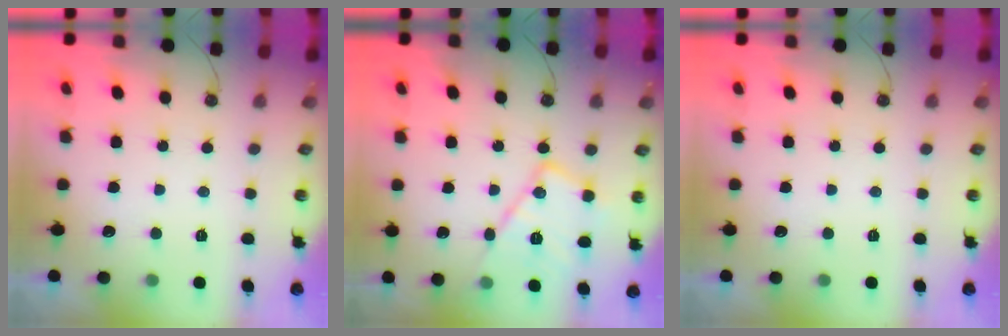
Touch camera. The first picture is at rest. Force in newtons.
{"total": 16.2, "press": 16.2, "slide": 1.1}
{"total": 0.0}